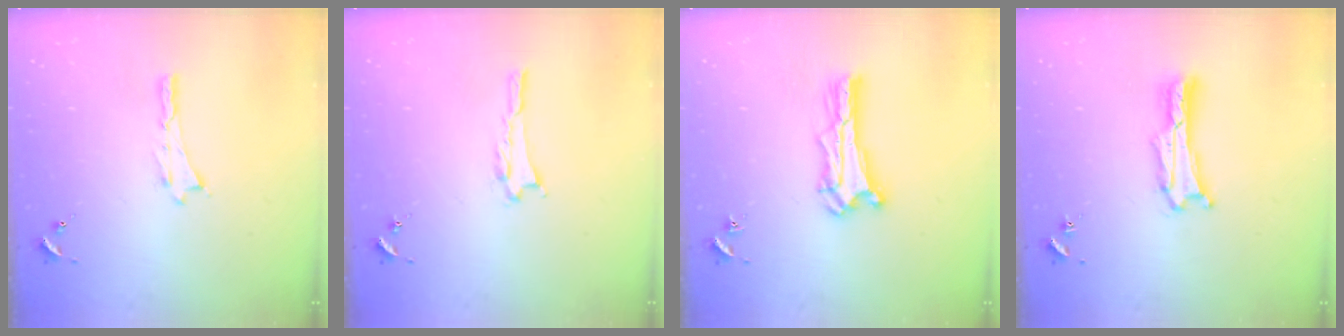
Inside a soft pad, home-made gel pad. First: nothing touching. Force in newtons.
{"total": 1.0, "press": 1.0, "slide": 0.2}
{"total": 1.4, "press": 1.4, "slide": 0.2}
{"total": 1.7, "press": 1.7, "slide": 0.3}